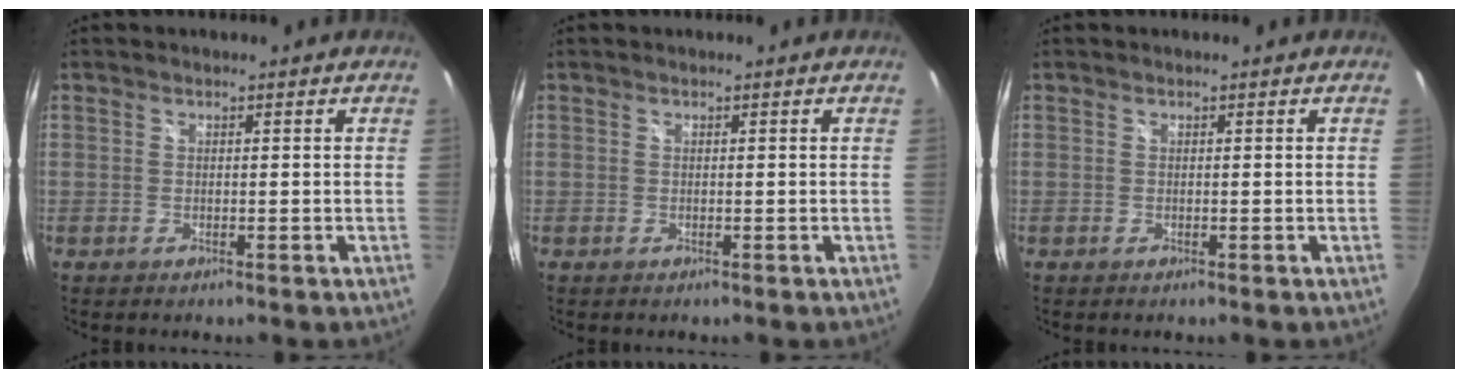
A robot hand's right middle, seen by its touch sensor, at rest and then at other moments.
{"total": 0.0}
{"total": 0.0}